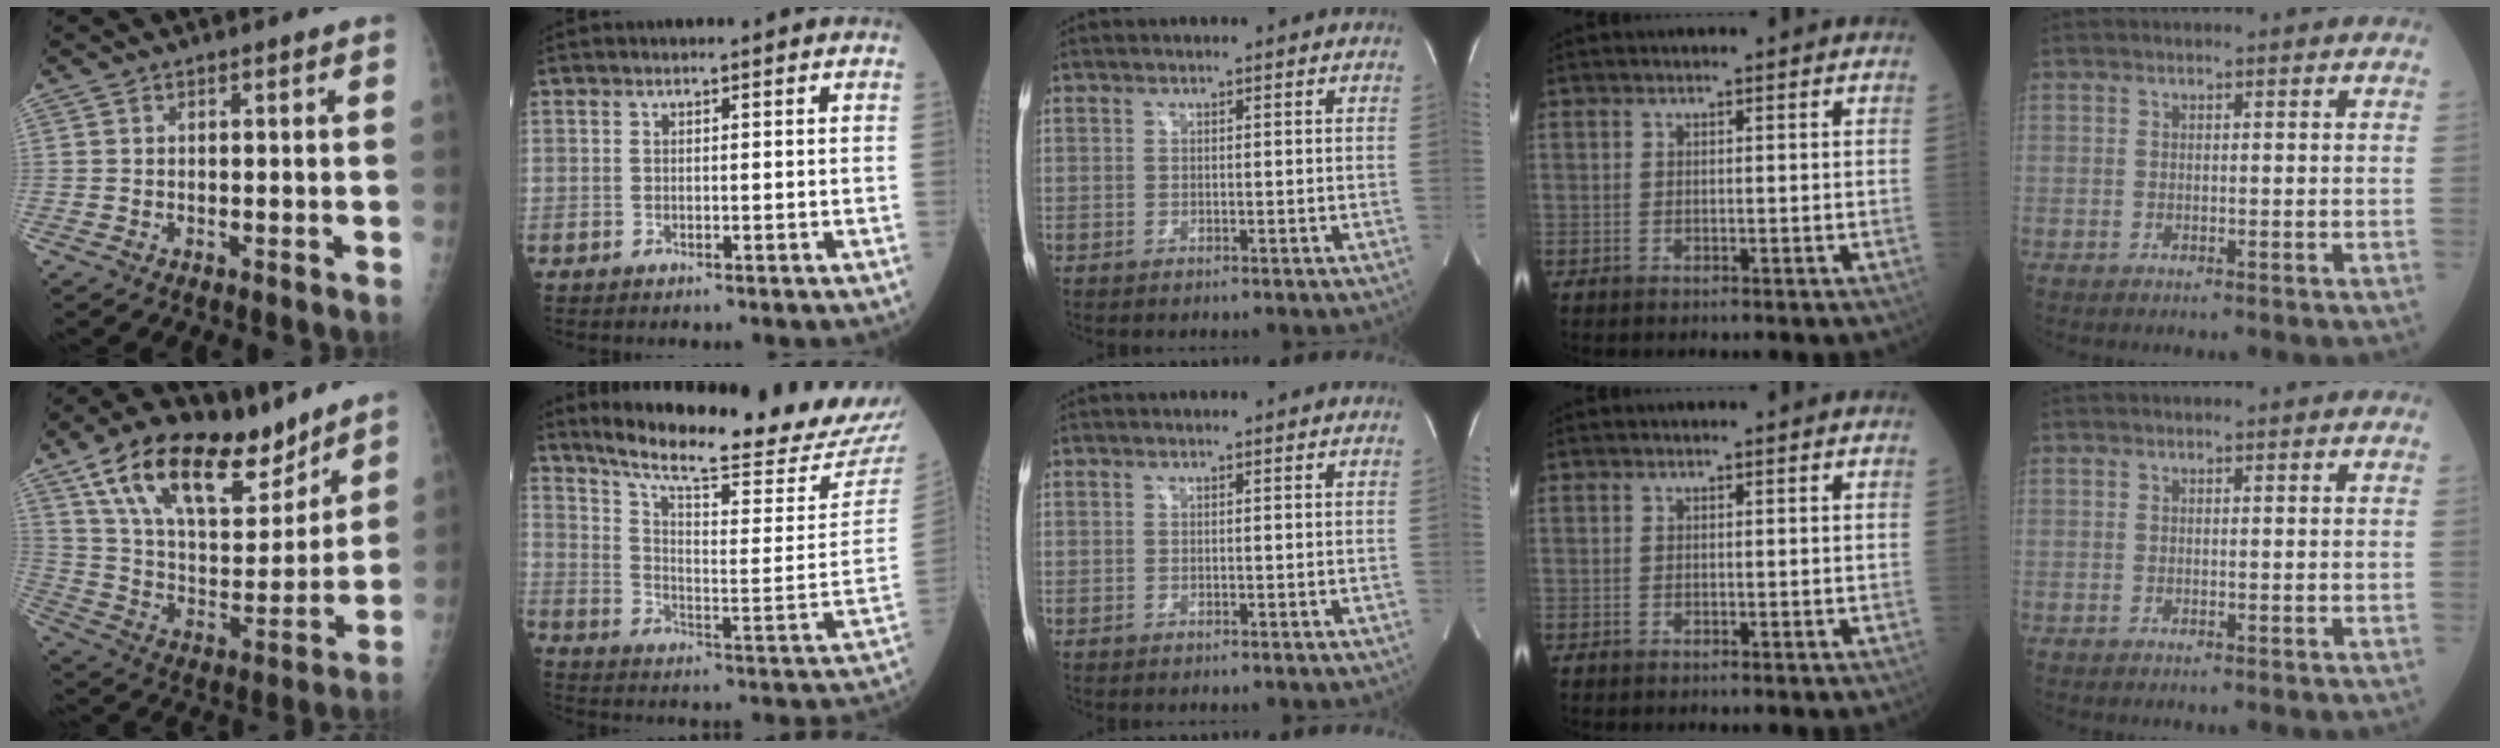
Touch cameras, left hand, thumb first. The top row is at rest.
{"thumb": {"total": 23.2, "force": [15.2, 10.7, 13.9], "torque": [-0.198, -0.051, 0.266]}, "index": {"total": 23.0, "force": [21.3, -0.6, 8.6], "torque": [-0.148, -0.099, 0.290]}}